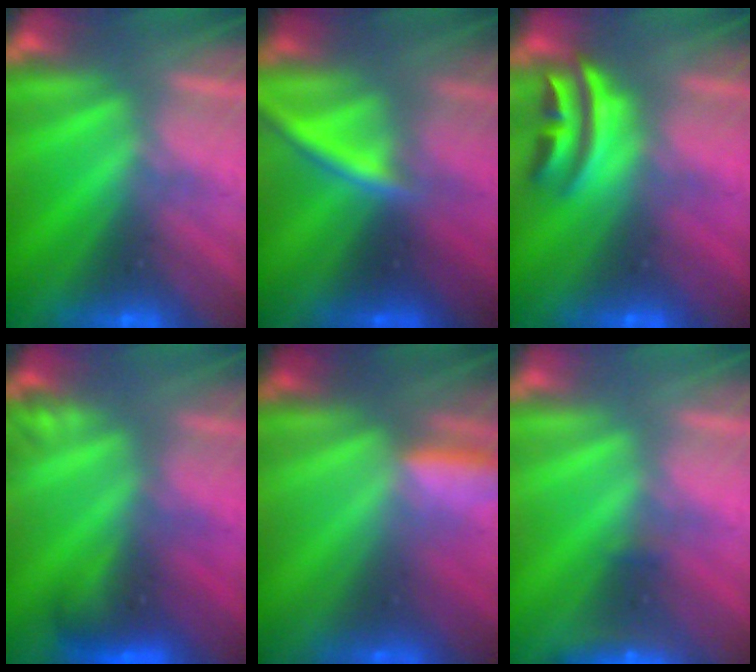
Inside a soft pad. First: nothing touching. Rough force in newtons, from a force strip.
{"total": 2.3}
{"total": 2.9}
{"total": 2.9}
{"total": 3.0}
{"total": 2.3}